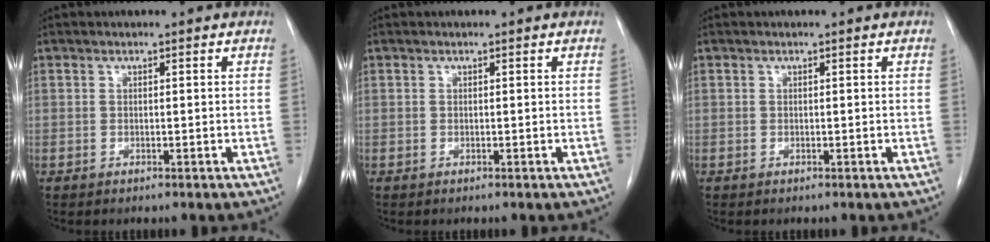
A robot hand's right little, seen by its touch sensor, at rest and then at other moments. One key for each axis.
{"total": 0.0}
{"total": 0.0}